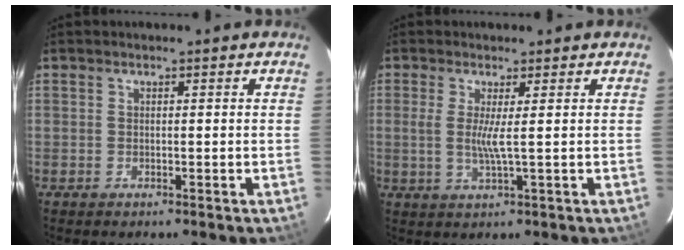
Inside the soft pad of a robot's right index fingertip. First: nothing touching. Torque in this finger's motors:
{"motor_torque": [0.04, 0.05, 0.01, 0.07]}